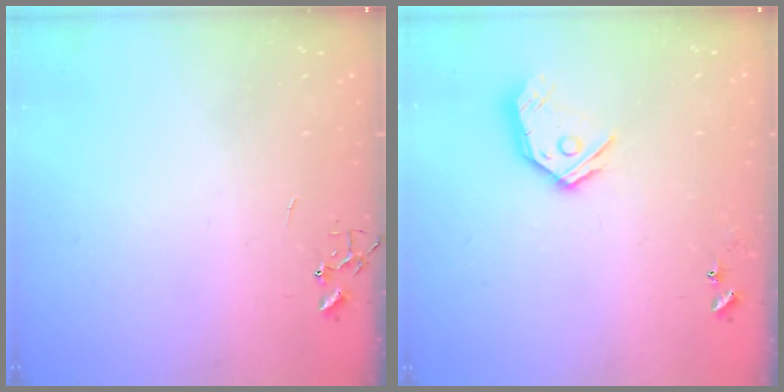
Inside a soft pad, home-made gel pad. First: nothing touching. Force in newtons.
{"total": 13.2, "press": 13.1, "slide": 1.6}